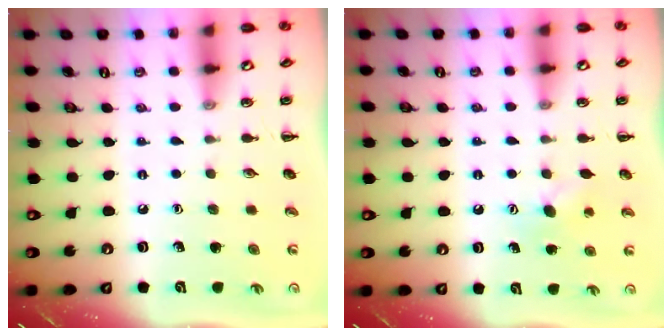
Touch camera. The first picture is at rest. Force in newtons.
{"total": 6.8, "press": 6.6, "slide": 1.4}